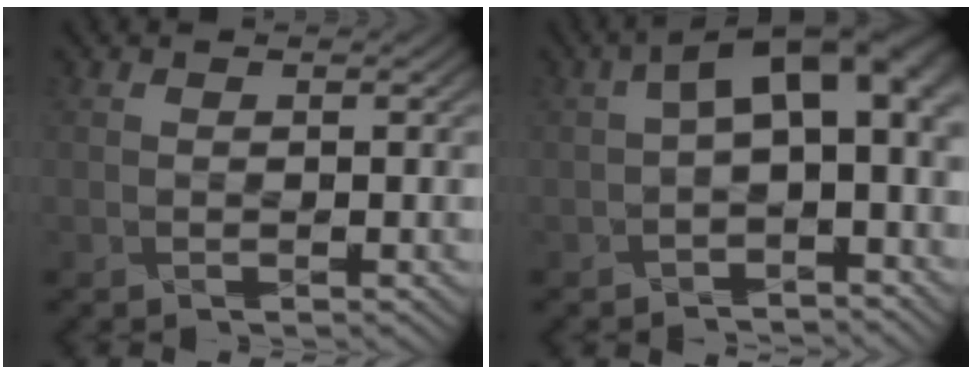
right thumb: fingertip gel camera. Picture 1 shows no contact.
{"total": 8.4, "force": [0.2, 4.6, 7.0], "torque": [-0.101, 0.005, 0.008]}